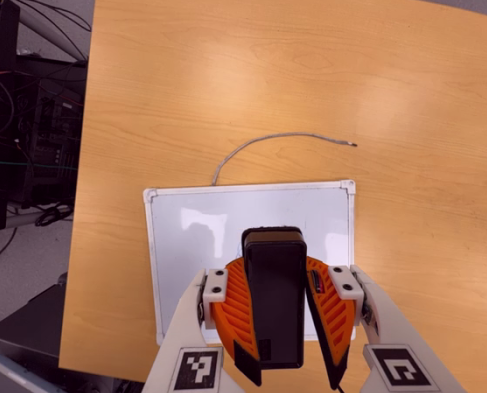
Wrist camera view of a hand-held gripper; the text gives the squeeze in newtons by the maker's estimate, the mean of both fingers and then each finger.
{"total": 12.5, "left": 10.7, "right": 14.4}